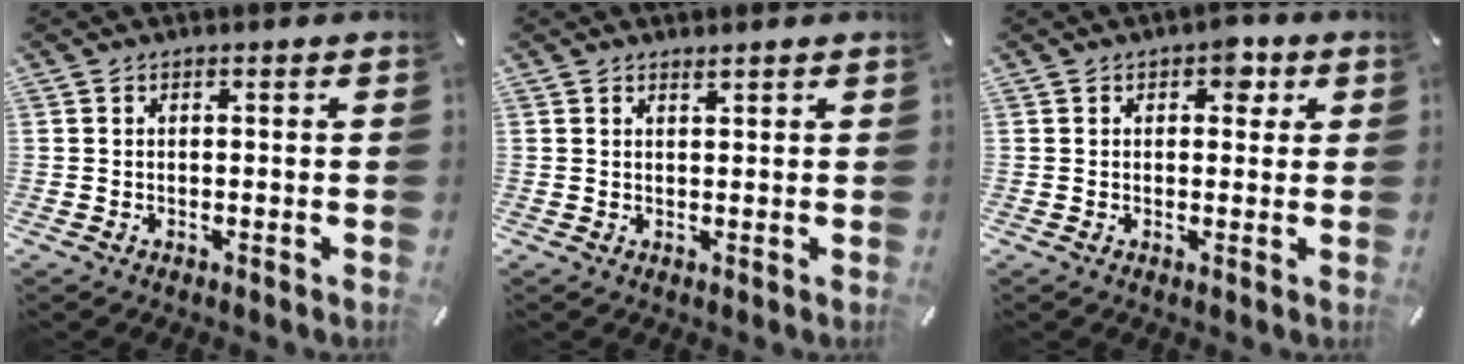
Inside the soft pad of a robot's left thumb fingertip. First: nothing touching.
{"total": 1.1, "force": [1.0, 0.3, 0.3], "torque": [-0.007, -0.002, 0.019]}
{"total": 4.3, "force": [1.7, 2.8, 2.8], "torque": [-0.022, -0.005, 0.020]}